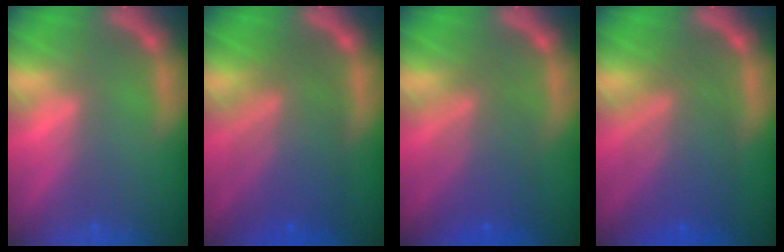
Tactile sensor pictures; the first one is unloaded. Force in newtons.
{"total": 8.5}
{"total": 6.0}
{"total": 7.6}